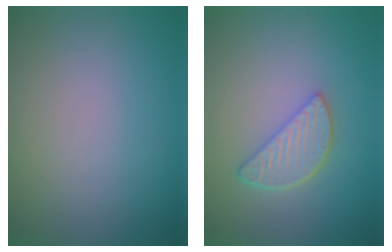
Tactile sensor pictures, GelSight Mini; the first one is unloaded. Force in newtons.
{"total": 3.5, "press": 2.9, "slide": 2.0}